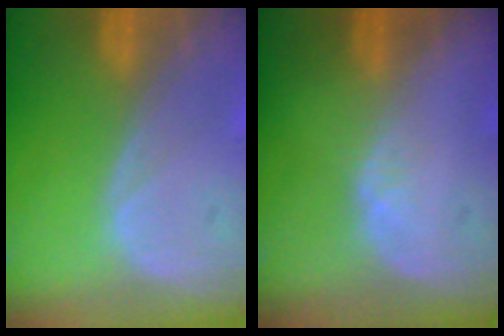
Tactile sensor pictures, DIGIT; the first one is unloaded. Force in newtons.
{"total": 1.4, "press": 1.2, "slide": 0.7}